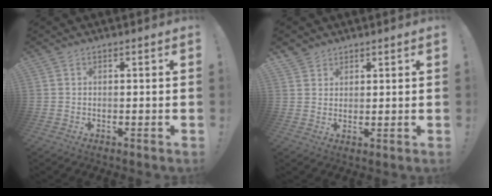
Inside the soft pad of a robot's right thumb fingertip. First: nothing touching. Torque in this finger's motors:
{"motor_torque": [-0.53, 0.05, -0.25, 0.23, 0.00]}